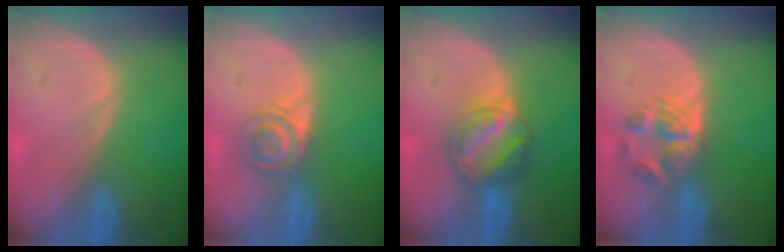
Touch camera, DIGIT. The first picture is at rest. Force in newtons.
{"total": 4.0, "press": 3.9, "slide": 0.8}
{"total": 6.2, "press": 6.1, "slide": 1.3}
{"total": 5.9, "press": 4.8, "slide": 3.4}